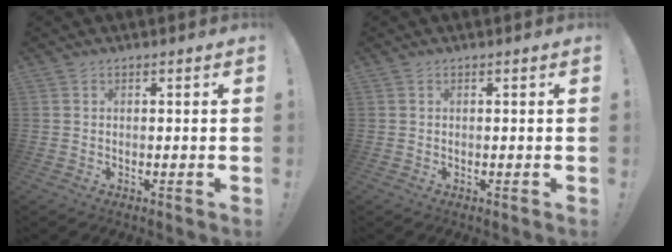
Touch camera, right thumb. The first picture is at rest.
{"total": 0.0}